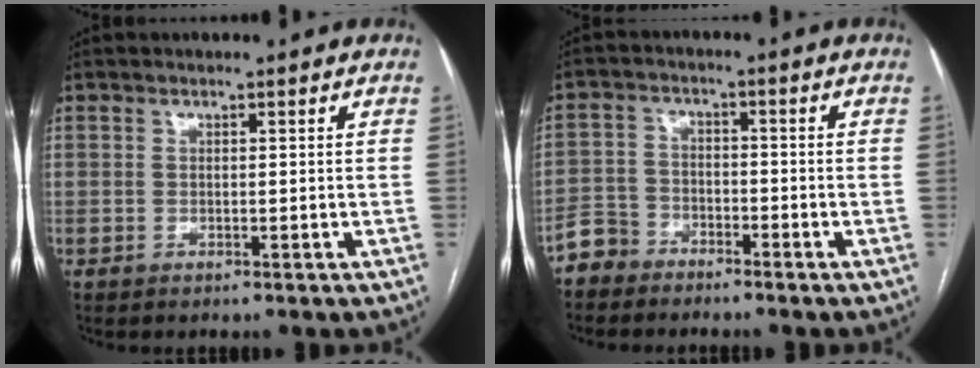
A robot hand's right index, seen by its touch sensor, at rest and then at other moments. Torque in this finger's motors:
{"motor_torque": [-0.35, -0.18, -1.05, -0.21]}